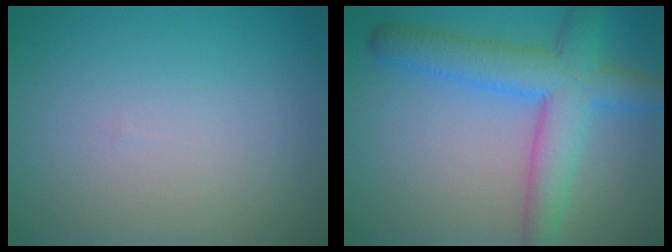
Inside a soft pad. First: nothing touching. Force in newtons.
{"total": 6.3, "press": 6.3, "slide": 0.3}